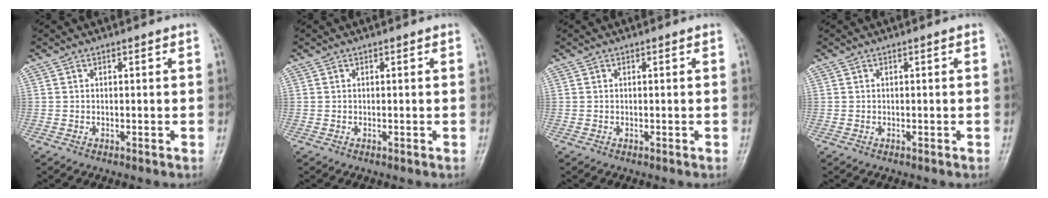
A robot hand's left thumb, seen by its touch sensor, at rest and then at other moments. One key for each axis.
{"total": 0.0}
{"total": 0.0}
{"total": 0.0}